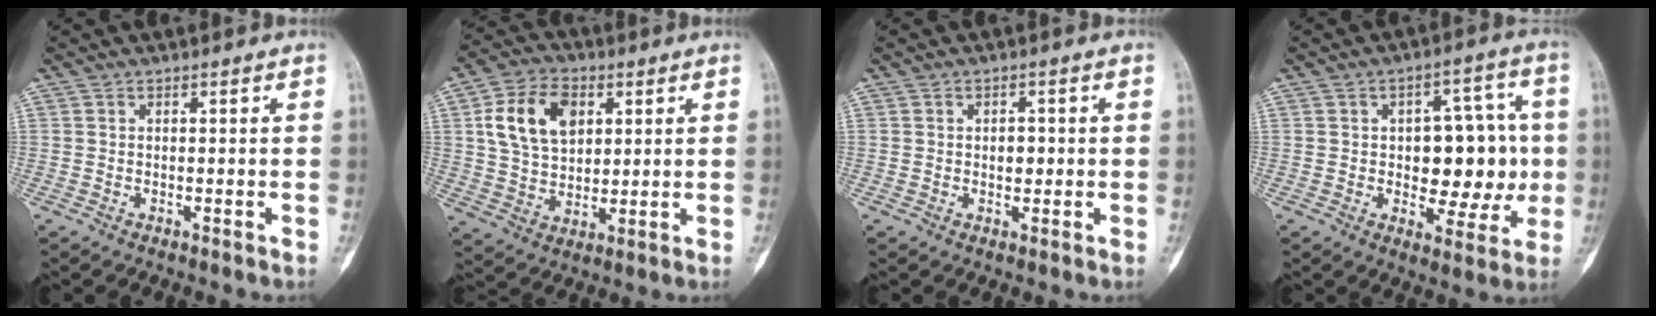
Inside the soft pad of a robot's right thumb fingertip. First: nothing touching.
{"total": 13.1, "force": [4.0, 8.9, 8.8], "torque": [-0.137, -0.002, 0.073]}
{"total": 3.5, "force": [0.1, 2.4, 2.6], "torque": [-0.012, 0.002, 0.001]}
{"total": 14.7, "force": [-0.3, 8.5, 11.9], "torque": [-0.105, 0.023, 0.003]}